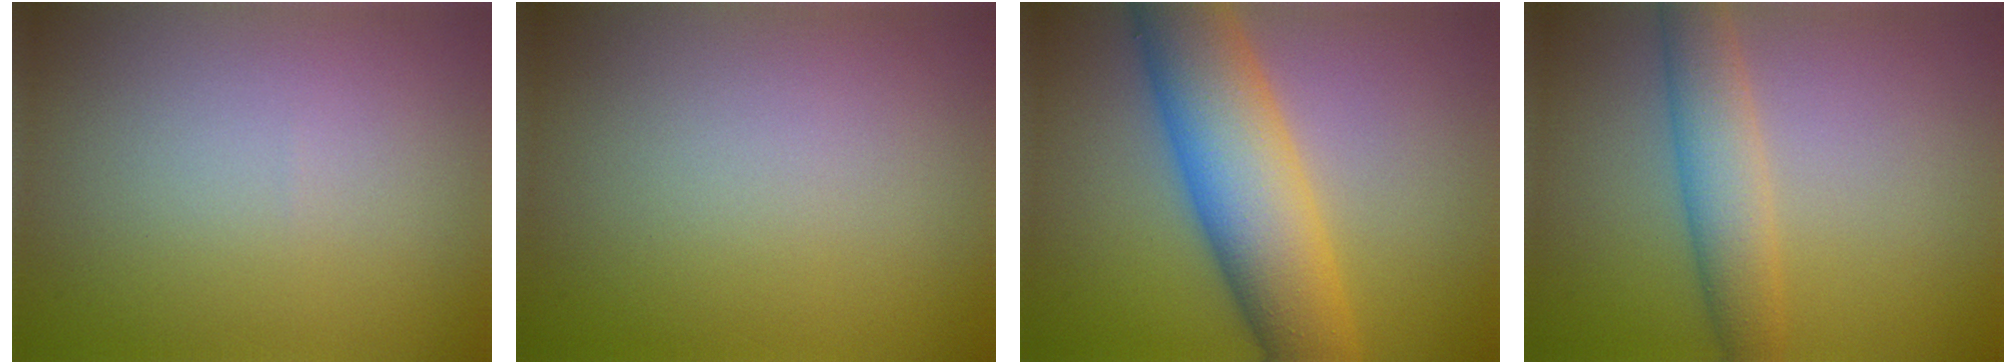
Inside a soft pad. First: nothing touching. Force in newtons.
{"total": 0.0}
{"total": 9.7, "press": 9.7, "slide": 0.2}
{"total": 3.9, "press": 3.9, "slide": 0.1}